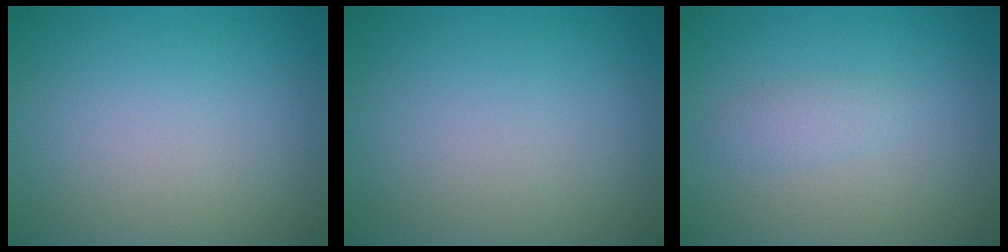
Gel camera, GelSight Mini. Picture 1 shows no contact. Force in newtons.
{"total": 0.0}
{"total": 1.3, "press": 1.3, "slide": 0.1}